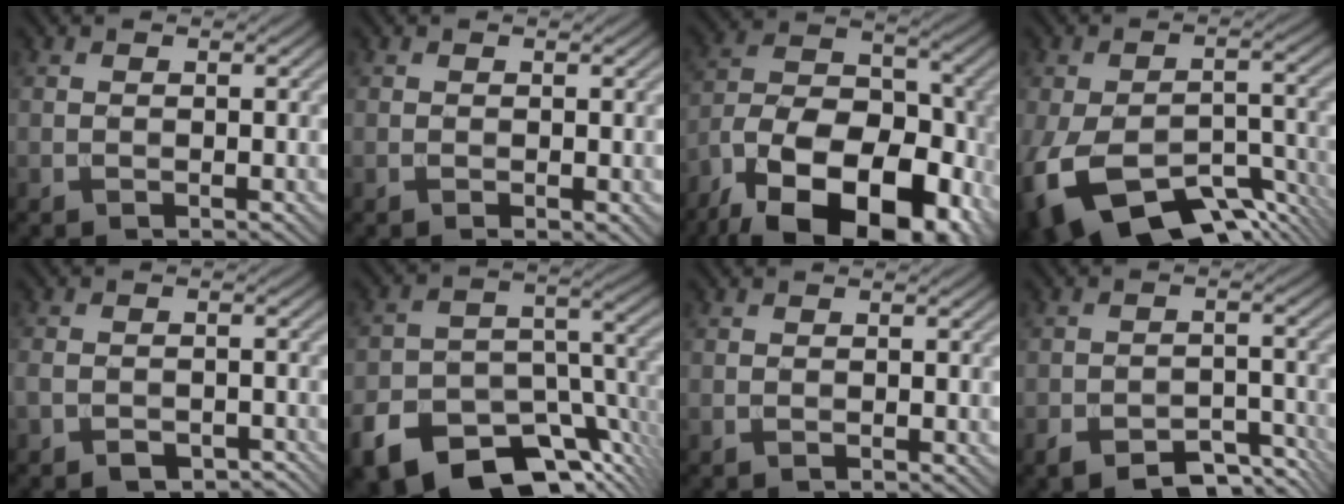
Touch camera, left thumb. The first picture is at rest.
{"total": 1.0, "force": [-0.2, 0.4, 0.9], "torque": [-0.018, -0.004, -0.004]}
{"total": 20.3, "force": [-12.7, 11.4, 11.1], "torque": [-0.196, -0.031, -0.188]}
{"total": 13.9, "force": [-8.2, 7.0, 8.9], "torque": [-0.180, -0.038, -0.129]}
{"total": 4.4, "force": [-3.1, 2.4, 2.2], "torque": [-0.040, -0.005, -0.052]}
{"total": 14.8, "force": [-10.1, 7.9, 7.5], "torque": [-0.155, -0.034, -0.149]}
{"total": 0.0}
{"total": 6.5, "force": [-4.6, 2.9, 3.5], "torque": [-0.054, -0.003, -0.076]}